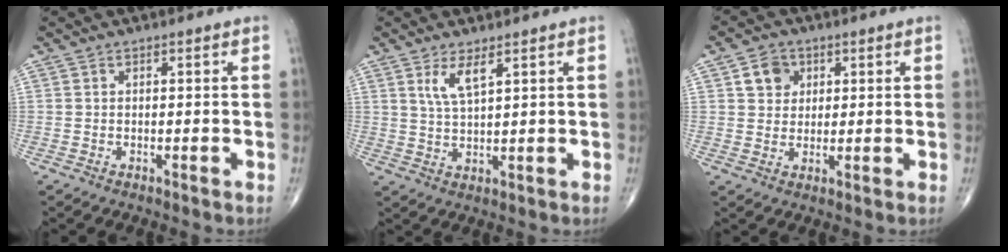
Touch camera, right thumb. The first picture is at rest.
{"total": 4.5, "force": [2.4, 1.2, 3.6], "torque": [-0.074, -0.017, 0.055]}
{"total": 5.1, "force": [1.9, 4.3, 2.0], "torque": [-0.011, -0.005, 0.030]}